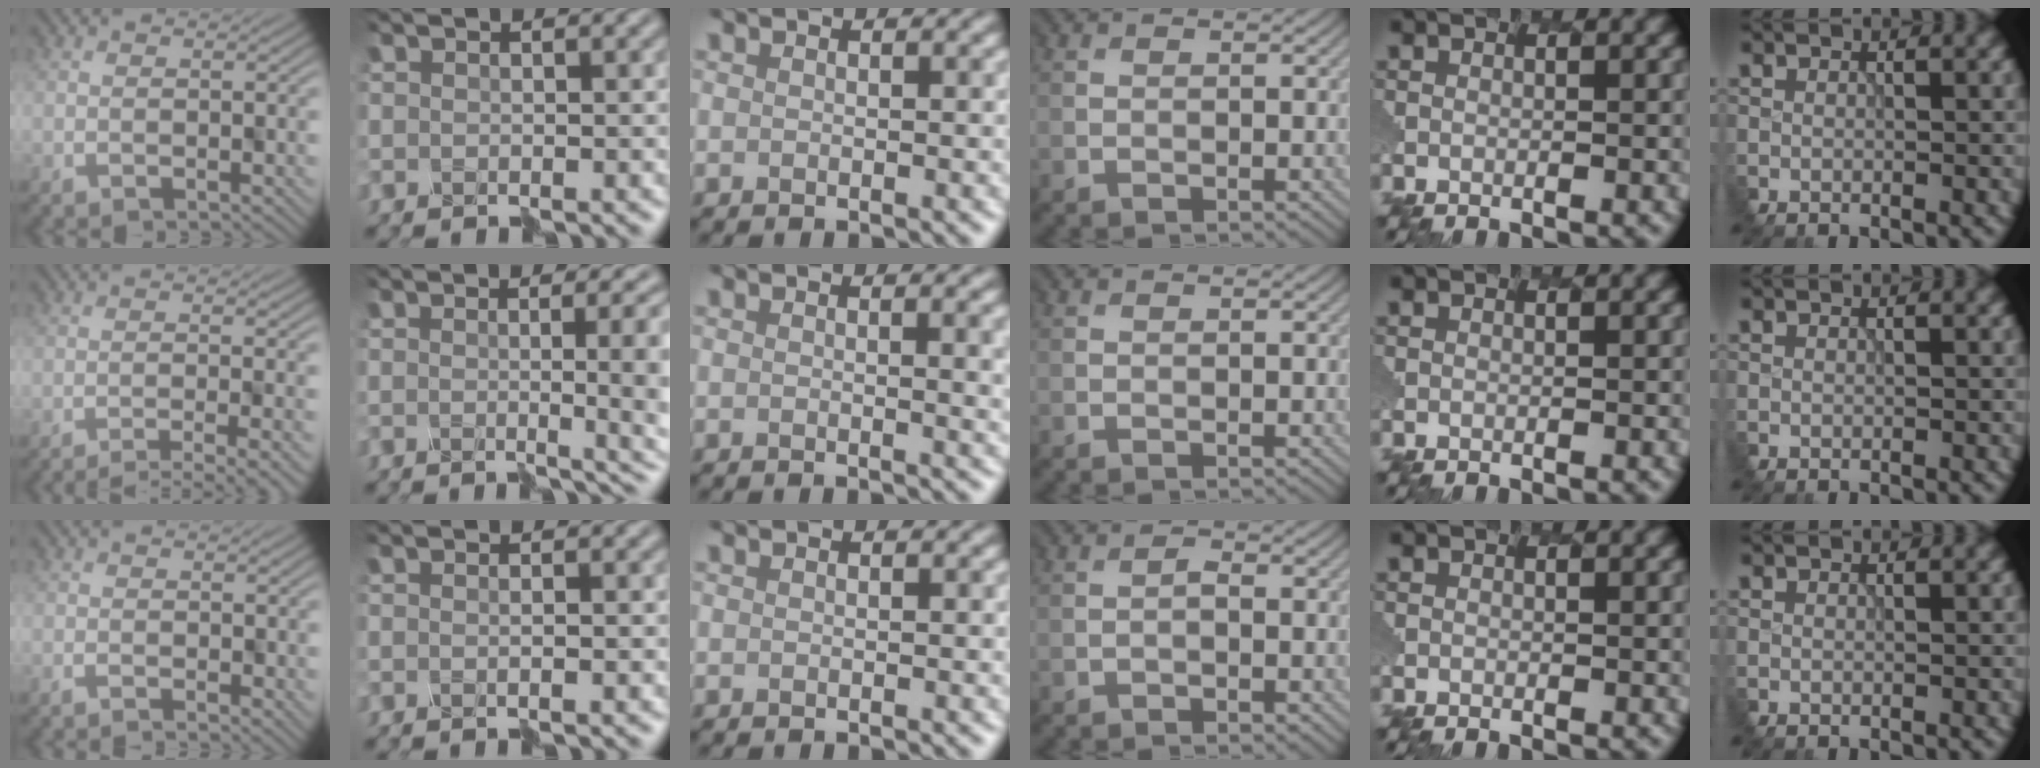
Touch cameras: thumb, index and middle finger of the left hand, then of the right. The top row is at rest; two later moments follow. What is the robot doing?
{"motion": "disassemble", "object": "hinged jar"}